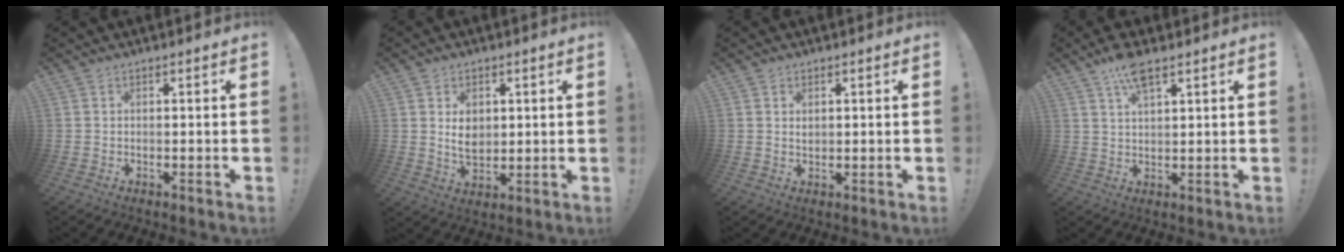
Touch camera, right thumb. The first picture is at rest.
{"total": 6.6, "force": [1.7, 5.1, 3.7], "torque": [-0.057, -0.004, 0.029]}
{"total": 1.3, "force": [0.7, 1.0, 0.5], "torque": [-0.004, -0.001, 0.011]}
{"total": 7.0, "force": [4.6, 2.2, 4.8], "torque": [-0.086, -0.017, 0.080]}